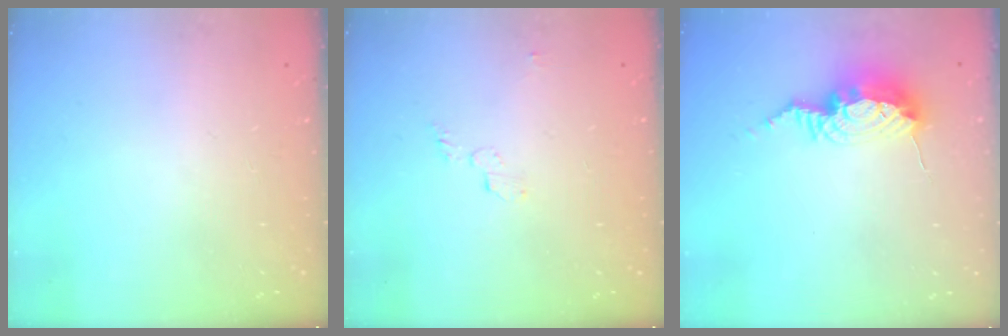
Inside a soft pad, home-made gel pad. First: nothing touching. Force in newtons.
{"total": 3.5, "press": 3.5, "slide": 0.2}
{"total": 10.3, "press": 10.2, "slide": 1.0}